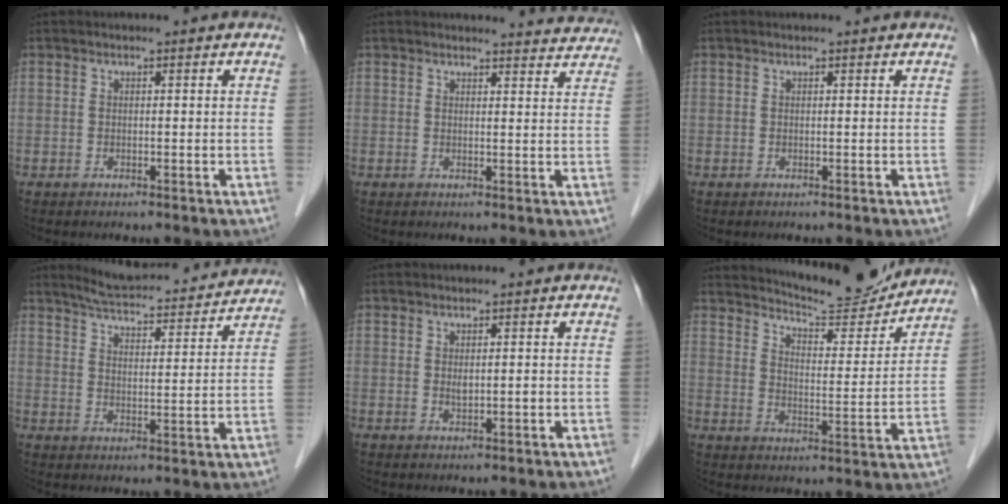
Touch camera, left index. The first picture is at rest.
{"total": 8.2, "force": [8.1, 1.2, 0.4], "torque": [0.018, -0.014, 0.065]}
{"total": 0.6, "force": [0.6, 0.1, 0.1], "torque": [-0.005, 0.007, 0.008]}
{"total": 16.8, "force": [16.0, 2.3, 4.8], "torque": [-0.070, 0.003, 0.212]}
{"total": 1.3, "force": [0.1, 0.4, 1.2], "torque": [-0.023, -0.003, 0.005]}
{"total": 14.4, "force": [13.8, 1.4, 3.7], "torque": [-0.061, -0.015, 0.193]}